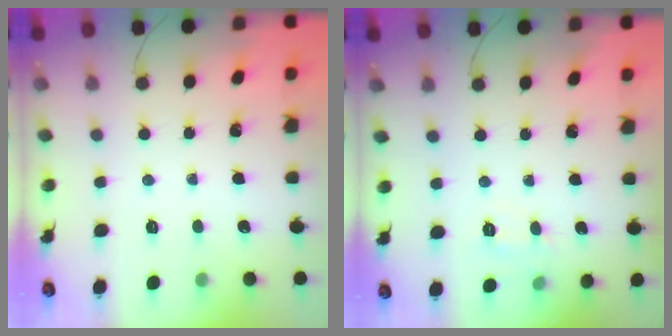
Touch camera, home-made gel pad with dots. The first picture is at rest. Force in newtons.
{"total": 6.0, "press": 5.8, "slide": 1.4}